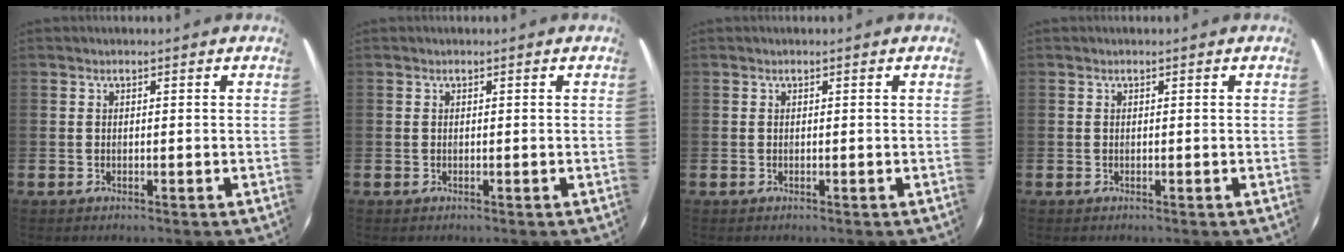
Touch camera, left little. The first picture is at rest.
{"total": 0.0}
{"total": 0.0}
{"total": 0.0}